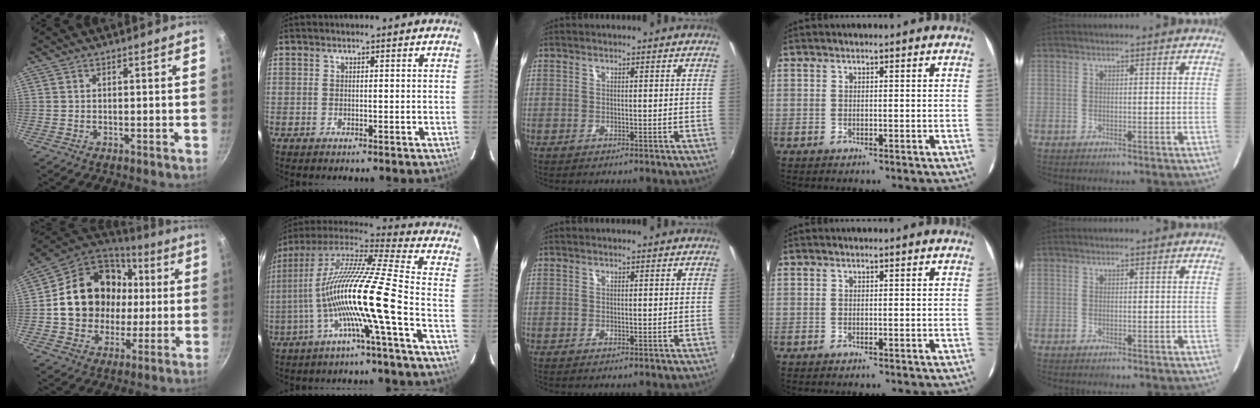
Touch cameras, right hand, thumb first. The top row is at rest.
{"thumb": {"total": 21.7, "force": [1.9, 18.4, 11.5], "torque": [-0.182, 0.032, 0.039]}, "index": {"total": 16.3, "force": [-4.6, -1.4, 15.6], "torque": [-0.264, -0.015, -0.091]}}